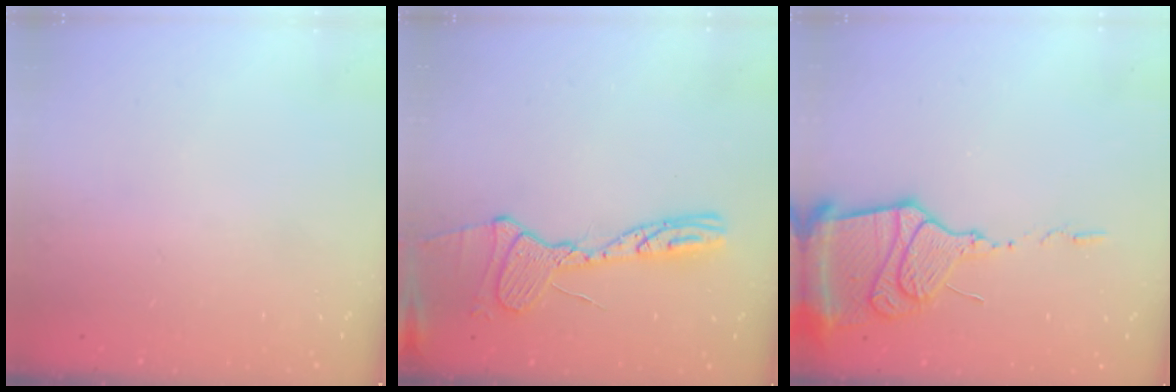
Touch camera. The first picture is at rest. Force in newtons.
{"total": 15.7, "press": 15.6, "slide": 1.4}
{"total": 16.9, "press": 16.8, "slide": 1.8}